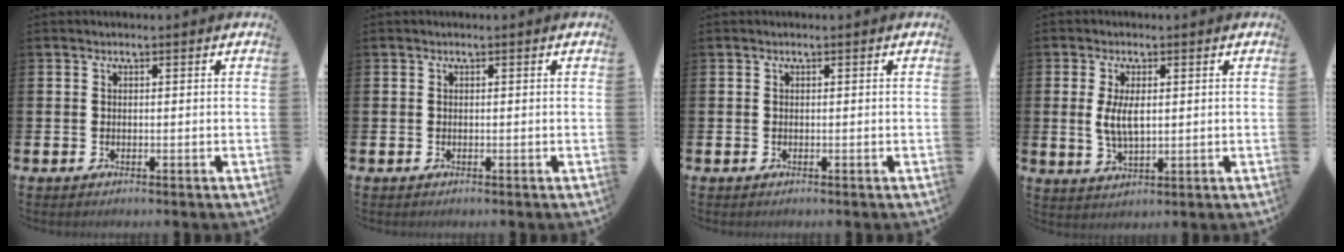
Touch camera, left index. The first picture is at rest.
{"total": 0.0}
{"total": 0.0}
{"total": 4.5, "force": [0.9, 2.0, 3.9], "torque": [-0.068, 0.001, 0.013]}